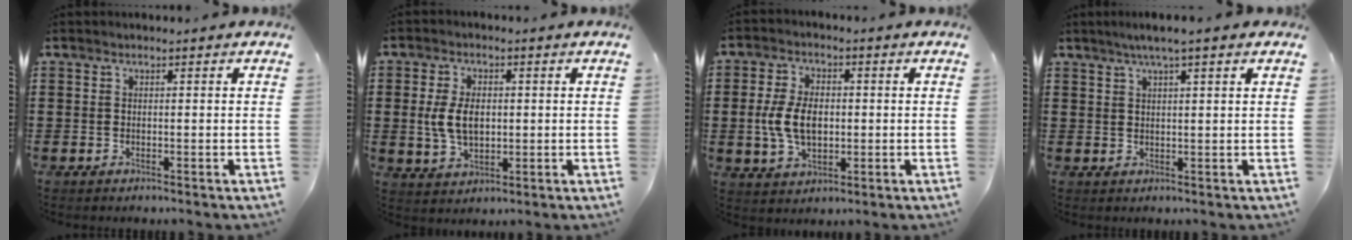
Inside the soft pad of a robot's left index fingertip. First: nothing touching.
{"total": 6.2, "force": [0.4, 3.8, 4.9], "torque": [-0.105, 0.006, 0.000]}
{"total": 7.4, "force": [-0.3, 4.5, 5.9], "torque": [-0.132, 0.008, -0.010]}
{"total": 3.2, "force": [1.9, 0.0, 2.5], "torque": [-0.050, 0.004, 0.033]}